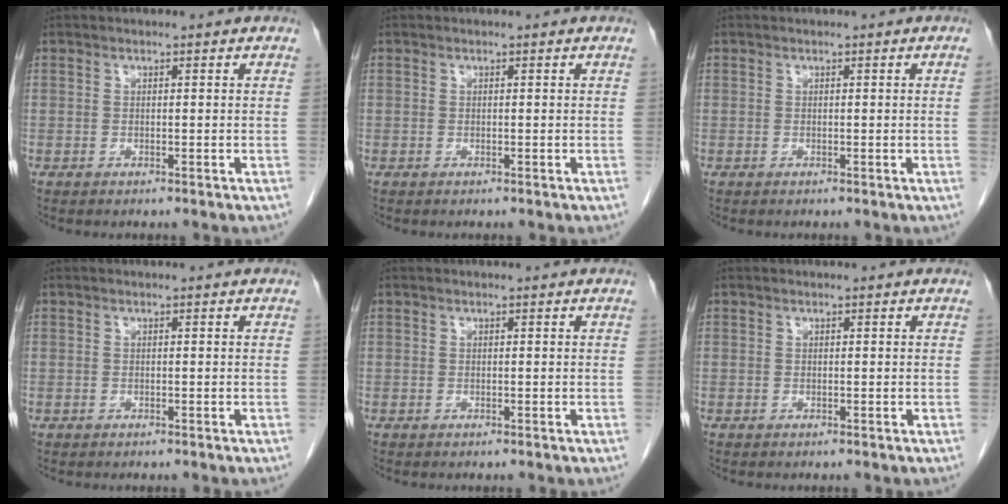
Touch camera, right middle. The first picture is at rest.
{"total": 0.0}
{"total": 0.7, "force": [0.0, 0.2, -0.6], "torque": [0.006, 0.003, -0.001]}
{"total": 0.0}
{"total": 0.0}
{"total": 0.0}